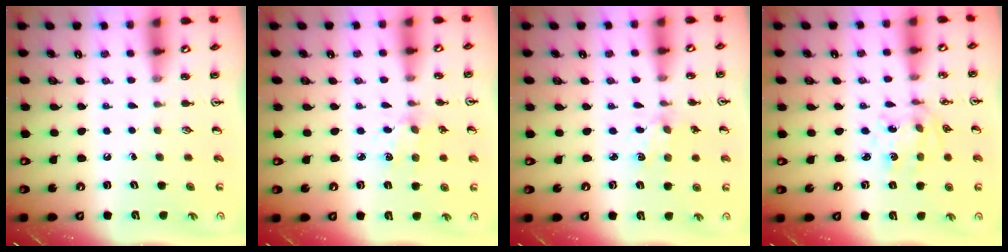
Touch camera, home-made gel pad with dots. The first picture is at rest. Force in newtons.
{"total": 2.5, "press": 2.5, "slide": 0.2}
{"total": 1.9, "press": 1.9, "slide": 0.4}
{"total": 4.3, "press": 4.0, "slide": 1.7}